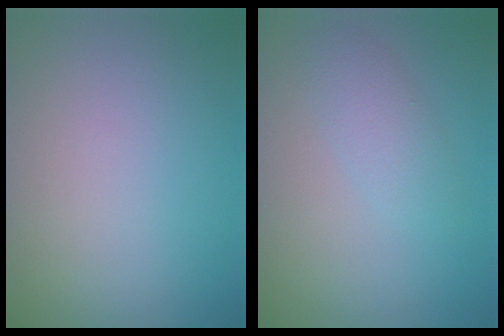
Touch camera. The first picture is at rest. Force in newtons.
{"total": 1.9, "press": 1.9, "slide": 0.1}